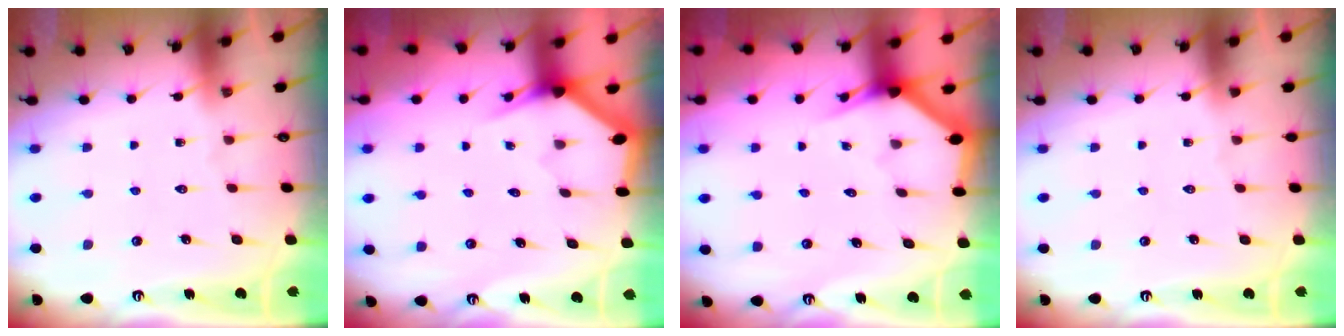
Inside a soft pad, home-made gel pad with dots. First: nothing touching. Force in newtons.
{"total": 3.0, "press": 3.0, "slide": 0.1}
{"total": 2.9, "press": 2.9, "slide": 0.1}
{"total": 0.0}